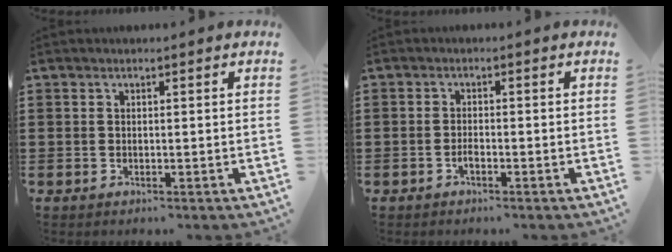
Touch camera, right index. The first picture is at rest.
{"total": 1.3, "force": [-0.8, 0.4, 1.0], "torque": [-0.022, -0.004, -0.013]}